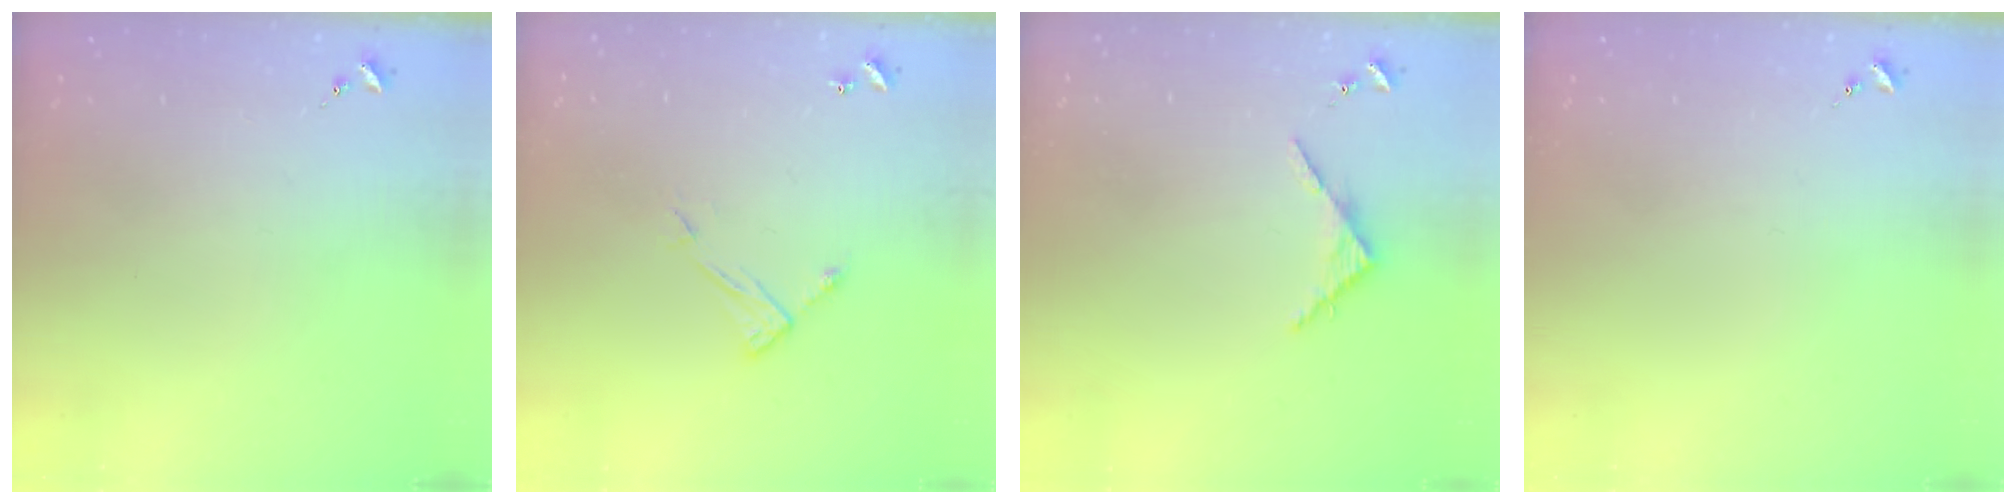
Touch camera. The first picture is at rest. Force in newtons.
{"total": 6.3, "press": 6.3, "slide": 0.4}
{"total": 3.8, "press": 3.8, "slide": 0.4}
{"total": 0.0}